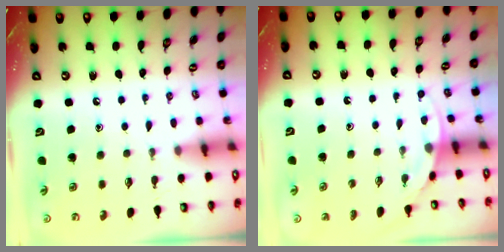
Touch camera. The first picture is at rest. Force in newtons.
{"total": 3.7, "press": 3.7, "slide": 0.1}